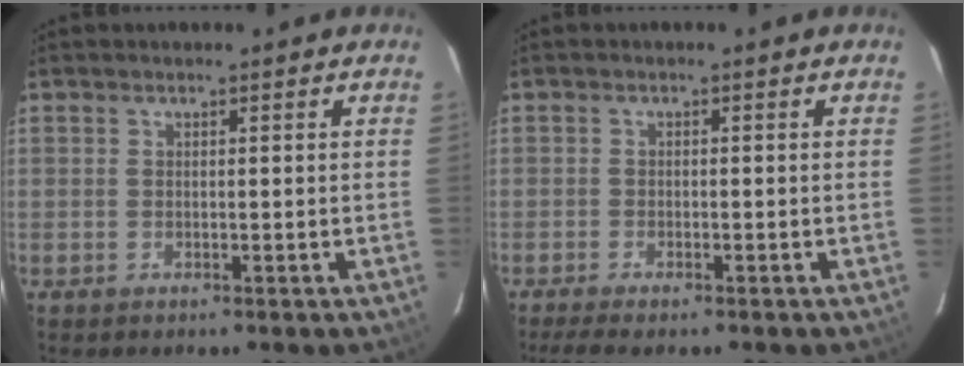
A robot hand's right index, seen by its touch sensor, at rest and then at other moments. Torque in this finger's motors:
{"motor_torque": [0.43, -0.26, 0.19, 0.03]}